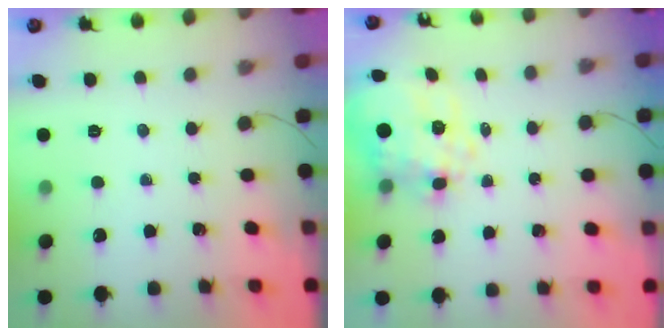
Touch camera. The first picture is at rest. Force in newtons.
{"total": 12.9, "press": 12.7, "slide": 2.8}